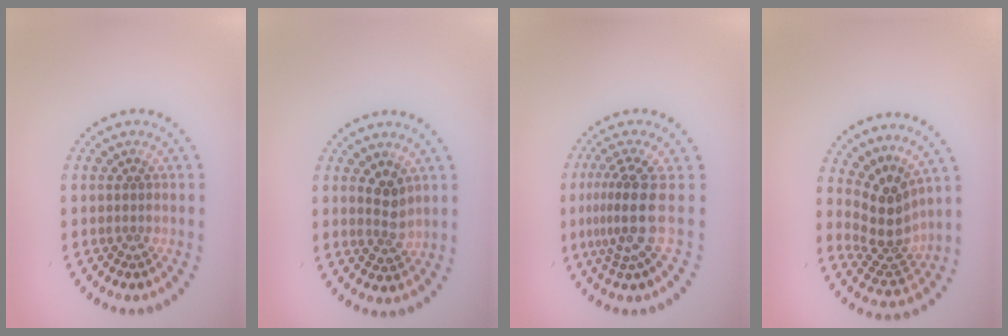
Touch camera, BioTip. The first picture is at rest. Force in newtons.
{"total": 2.1, "press": 1.9, "slide": 0.8}
{"total": 3.7, "press": 2.5, "slide": 2.7}
{"total": 3.6, "press": 2.7, "slide": 2.5}